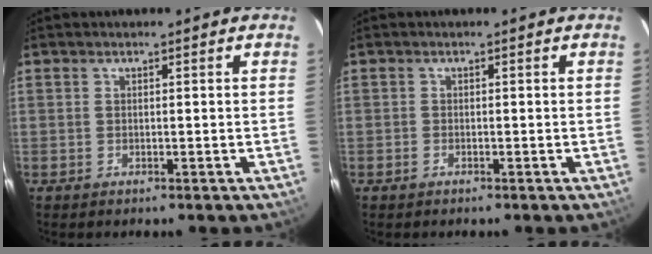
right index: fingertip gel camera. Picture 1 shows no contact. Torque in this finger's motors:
{"motor_torque": [0.06, 0.02, -0.02, 0.01]}